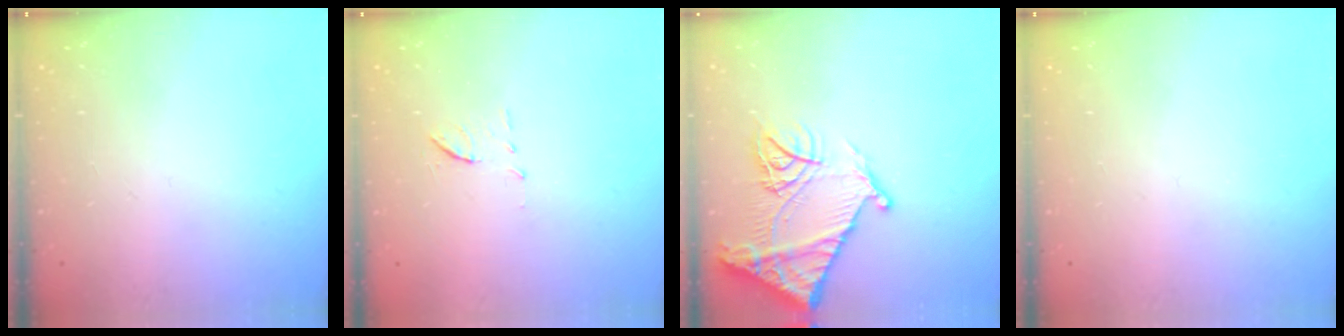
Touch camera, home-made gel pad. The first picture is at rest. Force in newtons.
{"total": 6.8, "press": 6.6, "slide": 1.8}
{"total": 16.9, "press": 16.8, "slide": 1.5}
{"total": 0.0}